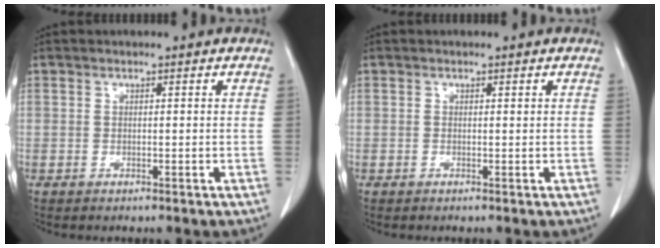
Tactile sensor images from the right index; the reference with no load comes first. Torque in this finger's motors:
{"motor_torque": [-0.07, 0.03, 0.00, -0.01]}